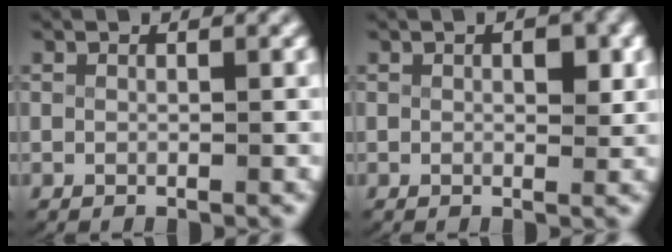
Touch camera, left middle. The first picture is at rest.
{"total": 1.7, "force": [0.4, 0.9, 1.4], "torque": [-0.018, -0.004, 0.005]}